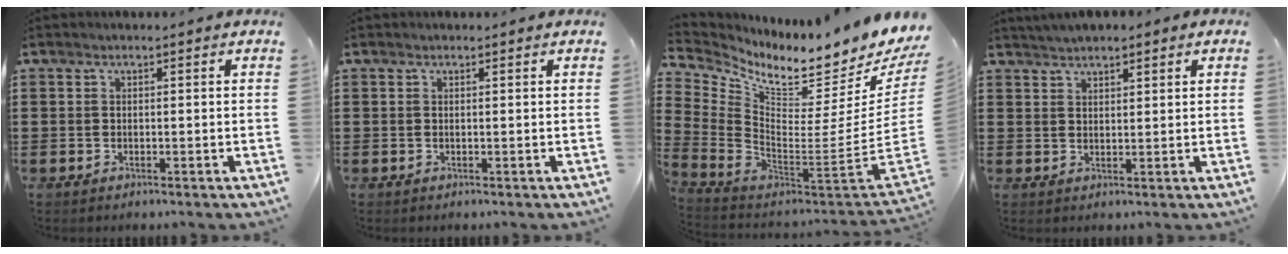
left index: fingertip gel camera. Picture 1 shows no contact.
{"total": 0.0}
{"total": 6.3, "force": [5.0, 1.2, 3.8], "torque": [-0.089, -0.061, 0.073]}
{"total": 2.2, "force": [2.1, 0.4, 0.4], "torque": [-0.013, 0.004, 0.040]}